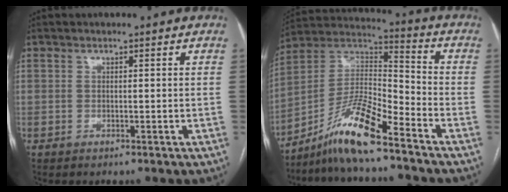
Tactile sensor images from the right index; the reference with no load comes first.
{"total": 12.2, "force": [-8.9, 1.0, 8.4], "torque": [-0.166, 0.013, -0.165]}